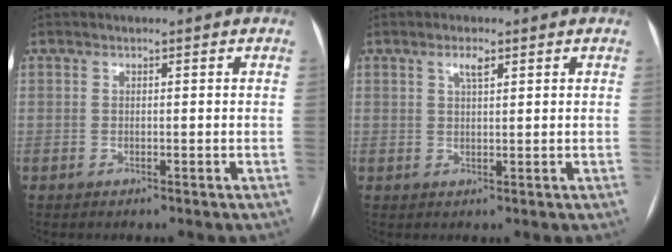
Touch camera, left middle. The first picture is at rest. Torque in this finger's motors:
{"motor_torque": [0.15, -0.28, 0.00, 0.00]}